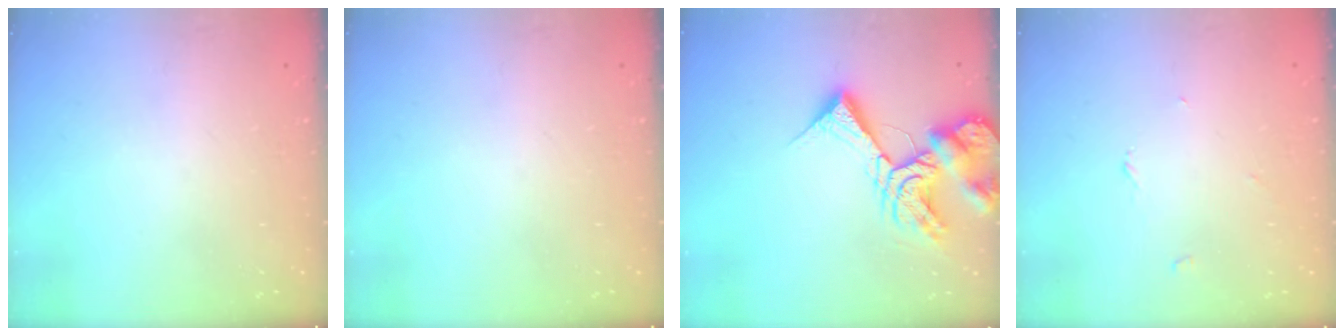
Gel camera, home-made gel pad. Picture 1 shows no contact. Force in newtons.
{"total": 0.0}
{"total": 15.5, "press": 15.4, "slide": 1.7}
{"total": 2.7, "press": 2.7, "slide": 0.3}